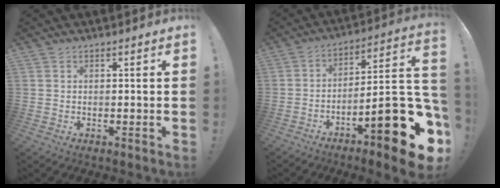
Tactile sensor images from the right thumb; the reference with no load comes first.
{"total": 20.6, "force": [-9.7, 4.9, 17.5], "torque": [-0.229, 0.046, -0.154]}